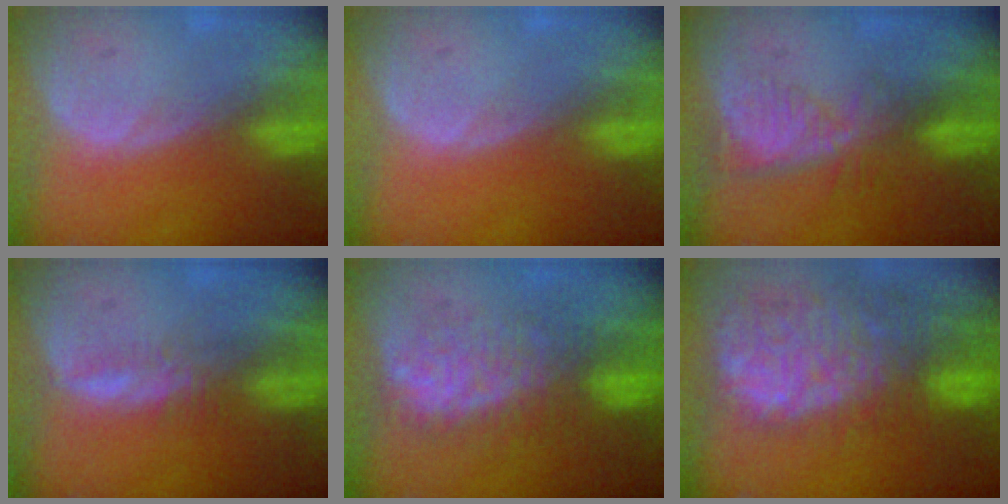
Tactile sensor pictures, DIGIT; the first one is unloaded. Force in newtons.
{"total": 0.0}
{"total": 5.6, "press": 5.1, "slide": 2.4}
{"total": 2.0, "press": 1.8, "slide": 0.6}
{"total": 7.7, "press": 7.7, "slide": 0.3}
{"total": 14.2, "press": 11.7, "slide": 8.0}